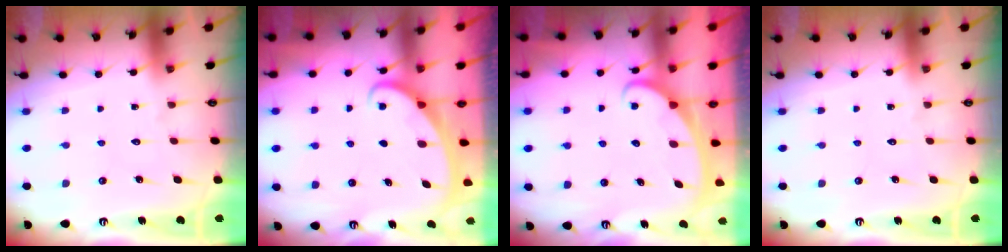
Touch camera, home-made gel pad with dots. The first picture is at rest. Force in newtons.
{"total": 2.2, "press": 2.2, "slide": 0.3}
{"total": 2.3, "press": 2.3, "slide": 0.4}
{"total": 0.0}